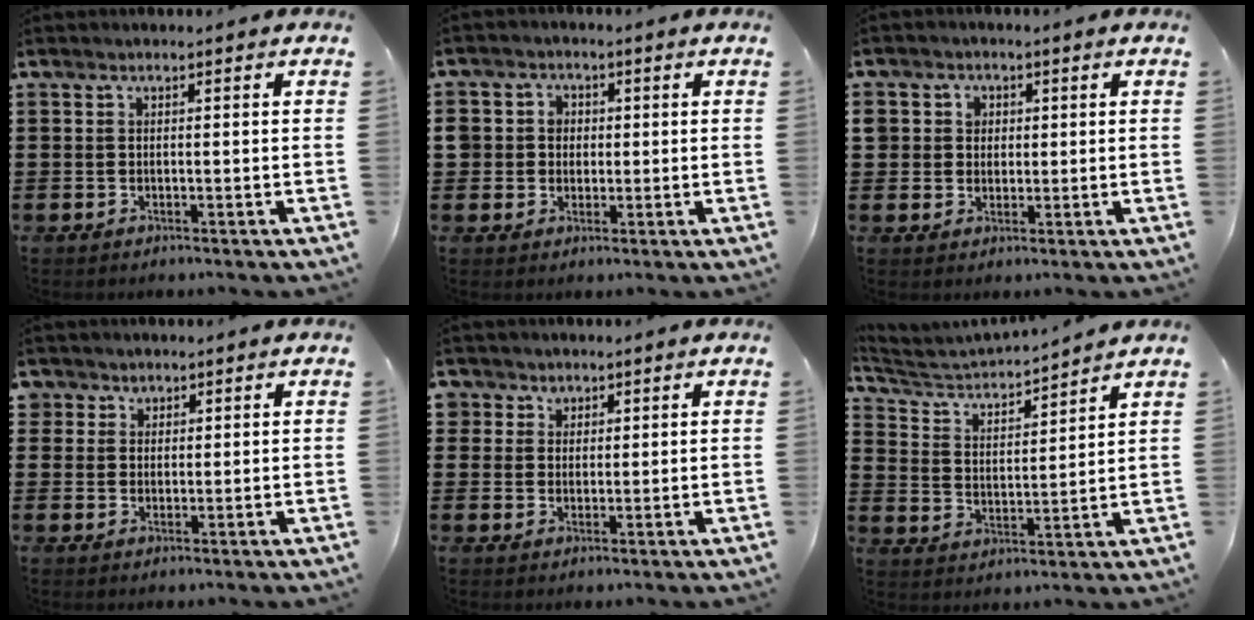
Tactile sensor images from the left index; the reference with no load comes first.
{"total": 3.6, "force": [0.3, 3.5, 0.7], "torque": [-0.032, 0.011, 0.002]}
{"total": 3.2, "force": [0.8, 3.0, 0.2], "torque": [-0.013, 0.008, 0.010]}
{"total": 2.6, "force": [1.7, 2.0, -0.2], "torque": [-0.008, 0.009, 0.031]}
{"total": 3.0, "force": [1.7, 2.5, -0.2], "torque": [-0.010, 0.011, 0.030]}
{"total": 3.9, "force": [3.7, 0.5, 1.1], "torque": [-0.045, -0.030, 0.055]}